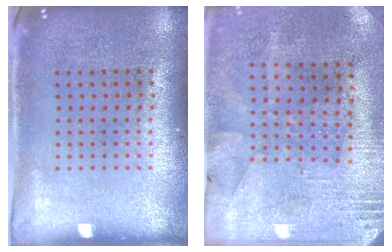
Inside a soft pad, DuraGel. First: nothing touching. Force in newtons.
{"total": 2.7, "press": 2.4, "slide": 1.3}